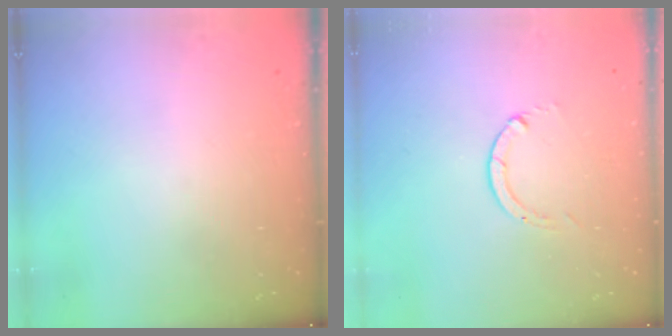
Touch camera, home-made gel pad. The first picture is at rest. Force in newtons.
{"total": 0.0}